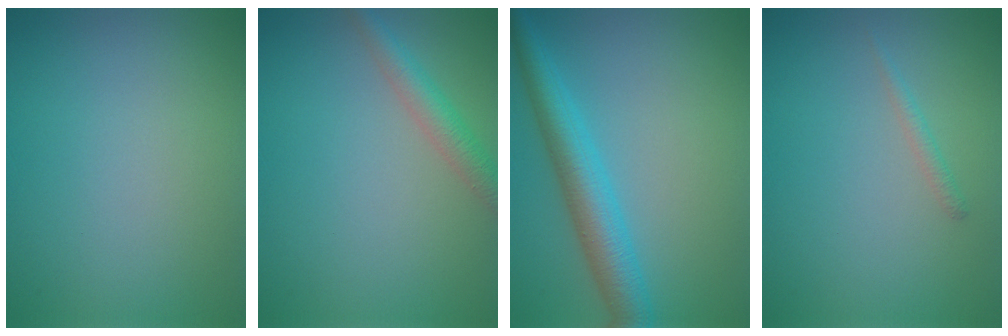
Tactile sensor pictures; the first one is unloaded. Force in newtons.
{"total": 2.8, "press": 2.8, "slide": 0.1}
{"total": 5.2, "press": 5.2, "slide": 0.1}
{"total": 0.9, "press": 0.9, "slide": 0.0}